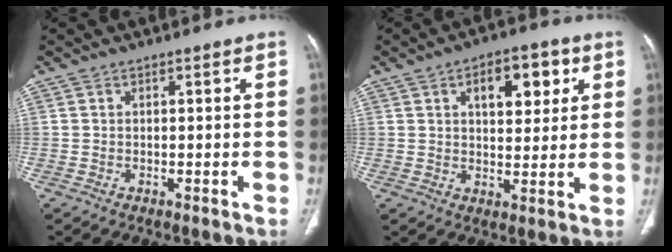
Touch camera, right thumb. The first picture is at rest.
{"total": 10.0, "force": [3.9, 5.4, 7.5], "torque": [-0.071, -0.007, 0.053]}